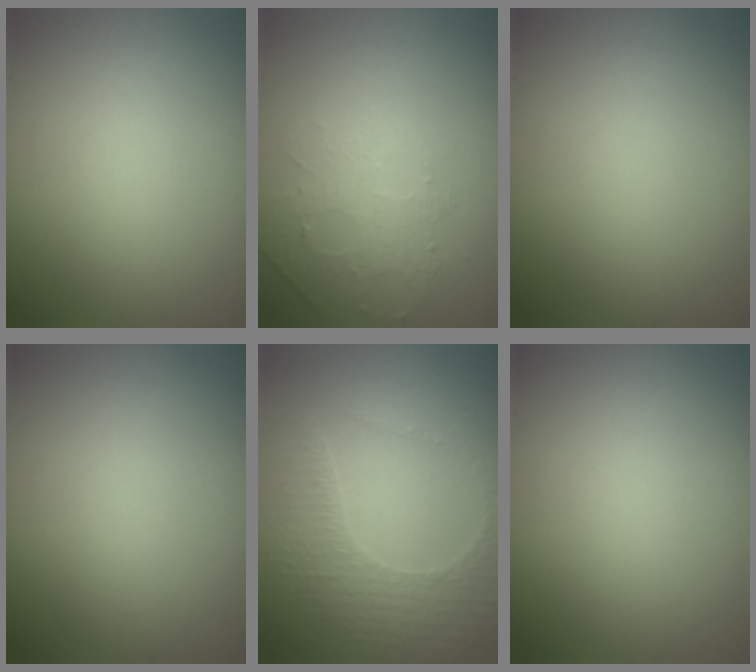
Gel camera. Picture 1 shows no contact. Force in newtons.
{"total": 1.6, "press": 1.2, "slide": 1.0}
{"total": 0.0}
{"total": 0.0}
{"total": 4.6, "press": 3.3, "slide": 3.2}
{"total": 0.0}